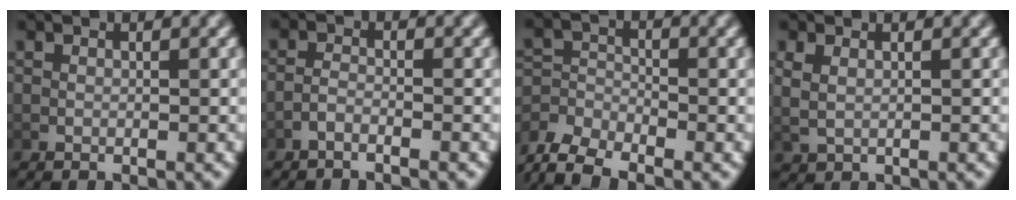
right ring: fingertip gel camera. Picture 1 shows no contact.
{"total": 1.7, "force": [-1.6, 0.3, 0.6], "torque": [-0.019, -0.007, -0.028]}
{"total": 5.3, "force": [-3.1, 3.7, 2.2], "torque": [-0.058, -0.030, -0.045]}
{"total": 2.3, "force": [0.8, 1.7, 1.3], "torque": [-0.033, -0.002, 0.024]}